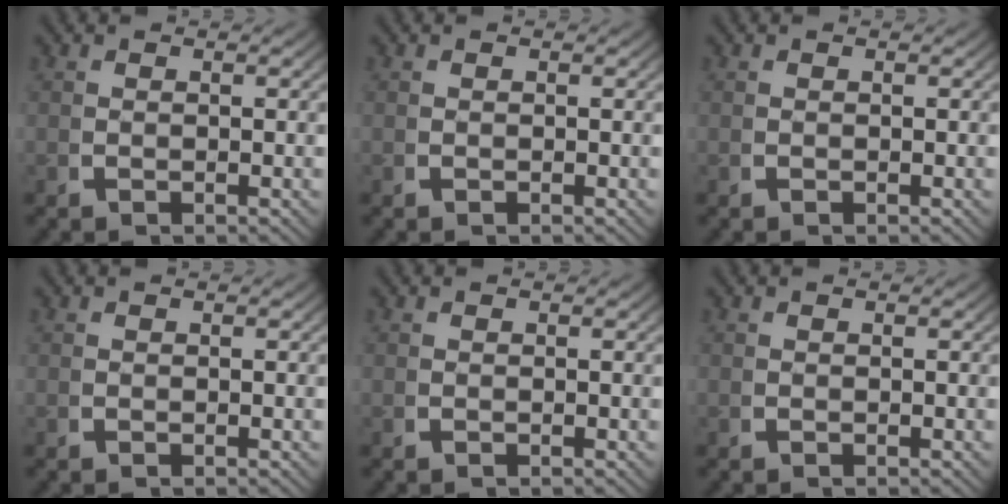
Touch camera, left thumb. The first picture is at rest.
{"total": 0.0}
{"total": 0.0}
{"total": 0.0}
{"total": 0.0}
{"total": 0.0}